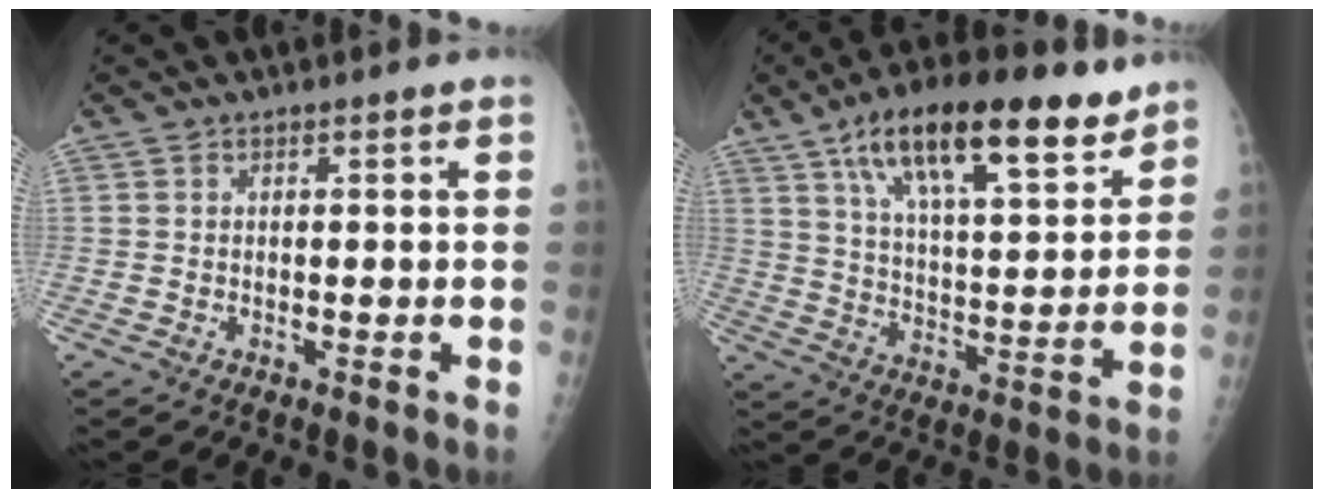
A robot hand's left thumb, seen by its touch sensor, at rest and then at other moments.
{"total": 21.9, "force": [13.3, 7.8, 15.5], "torque": [-0.227, -0.036, 0.221]}